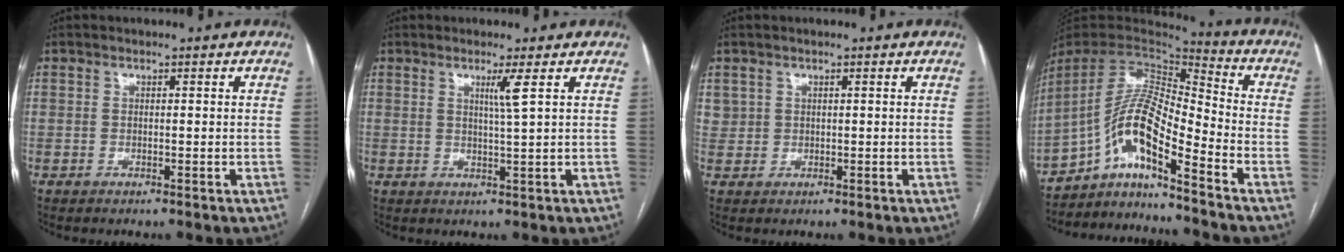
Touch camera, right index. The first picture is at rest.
{"total": 2.6, "force": [1.2, -0.9, 2.2], "torque": [-0.039, -0.007, 0.025]}
{"total": 1.6, "force": [0.8, 1.4, 0.1], "torque": [0.014, 0.009, 0.013]}
{"total": 13.2, "force": [-7.9, 1.5, 10.5], "torque": [-0.201, 0.017, -0.141]}